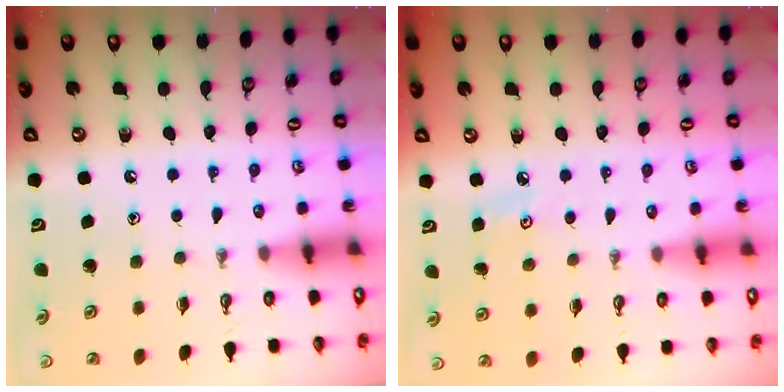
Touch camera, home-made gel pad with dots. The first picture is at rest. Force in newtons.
{"total": 3.5, "press": 3.4, "slide": 0.5}